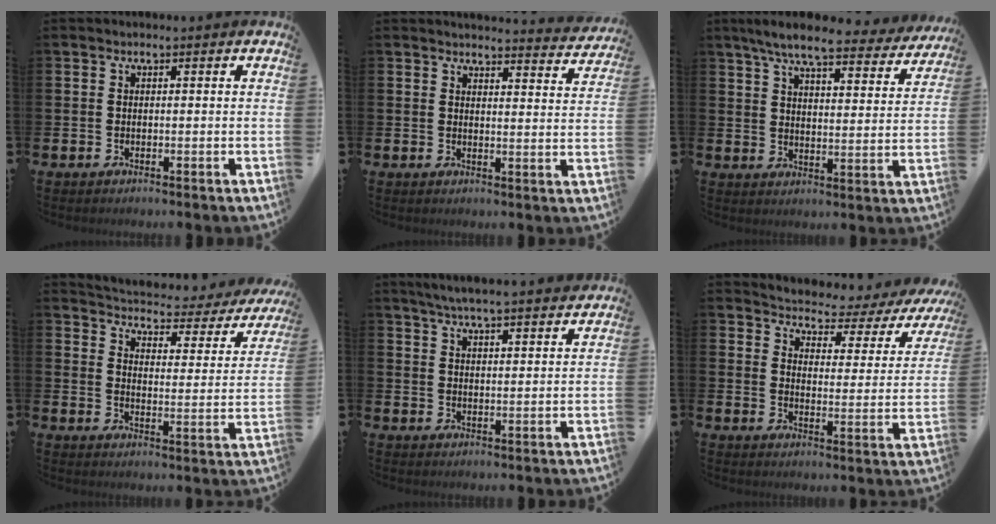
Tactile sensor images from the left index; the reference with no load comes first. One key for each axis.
{"total": 3.7, "fx": 3.7, "fy": 0.1, "fz": 0.2, "tx": 0.004, "ty": -0.031, "tz": 0.061}
{"total": 7.9, "fx": 6.9, "fy": 1.0, "fz": 3.6, "tx": -0.082, "ty": -0.037, "tz": 0.117}
{"total": 3.9, "fx": 3.6, "fy": 0.9, "fz": 1.0, "tx": -0.046, "ty": -0.031, "tz": 0.055}
{"total": 5.4, "fx": 5.2, "fy": -0.3, "fz": 1.3, "tx": -0.046, "ty": -0.023, "tz": 0.094}
{"total": 3.7, "fx": 3.4, "fy": 1.3, "fz": 0.7, "tx": -0.034, "ty": -0.036, "tz": 0.048}